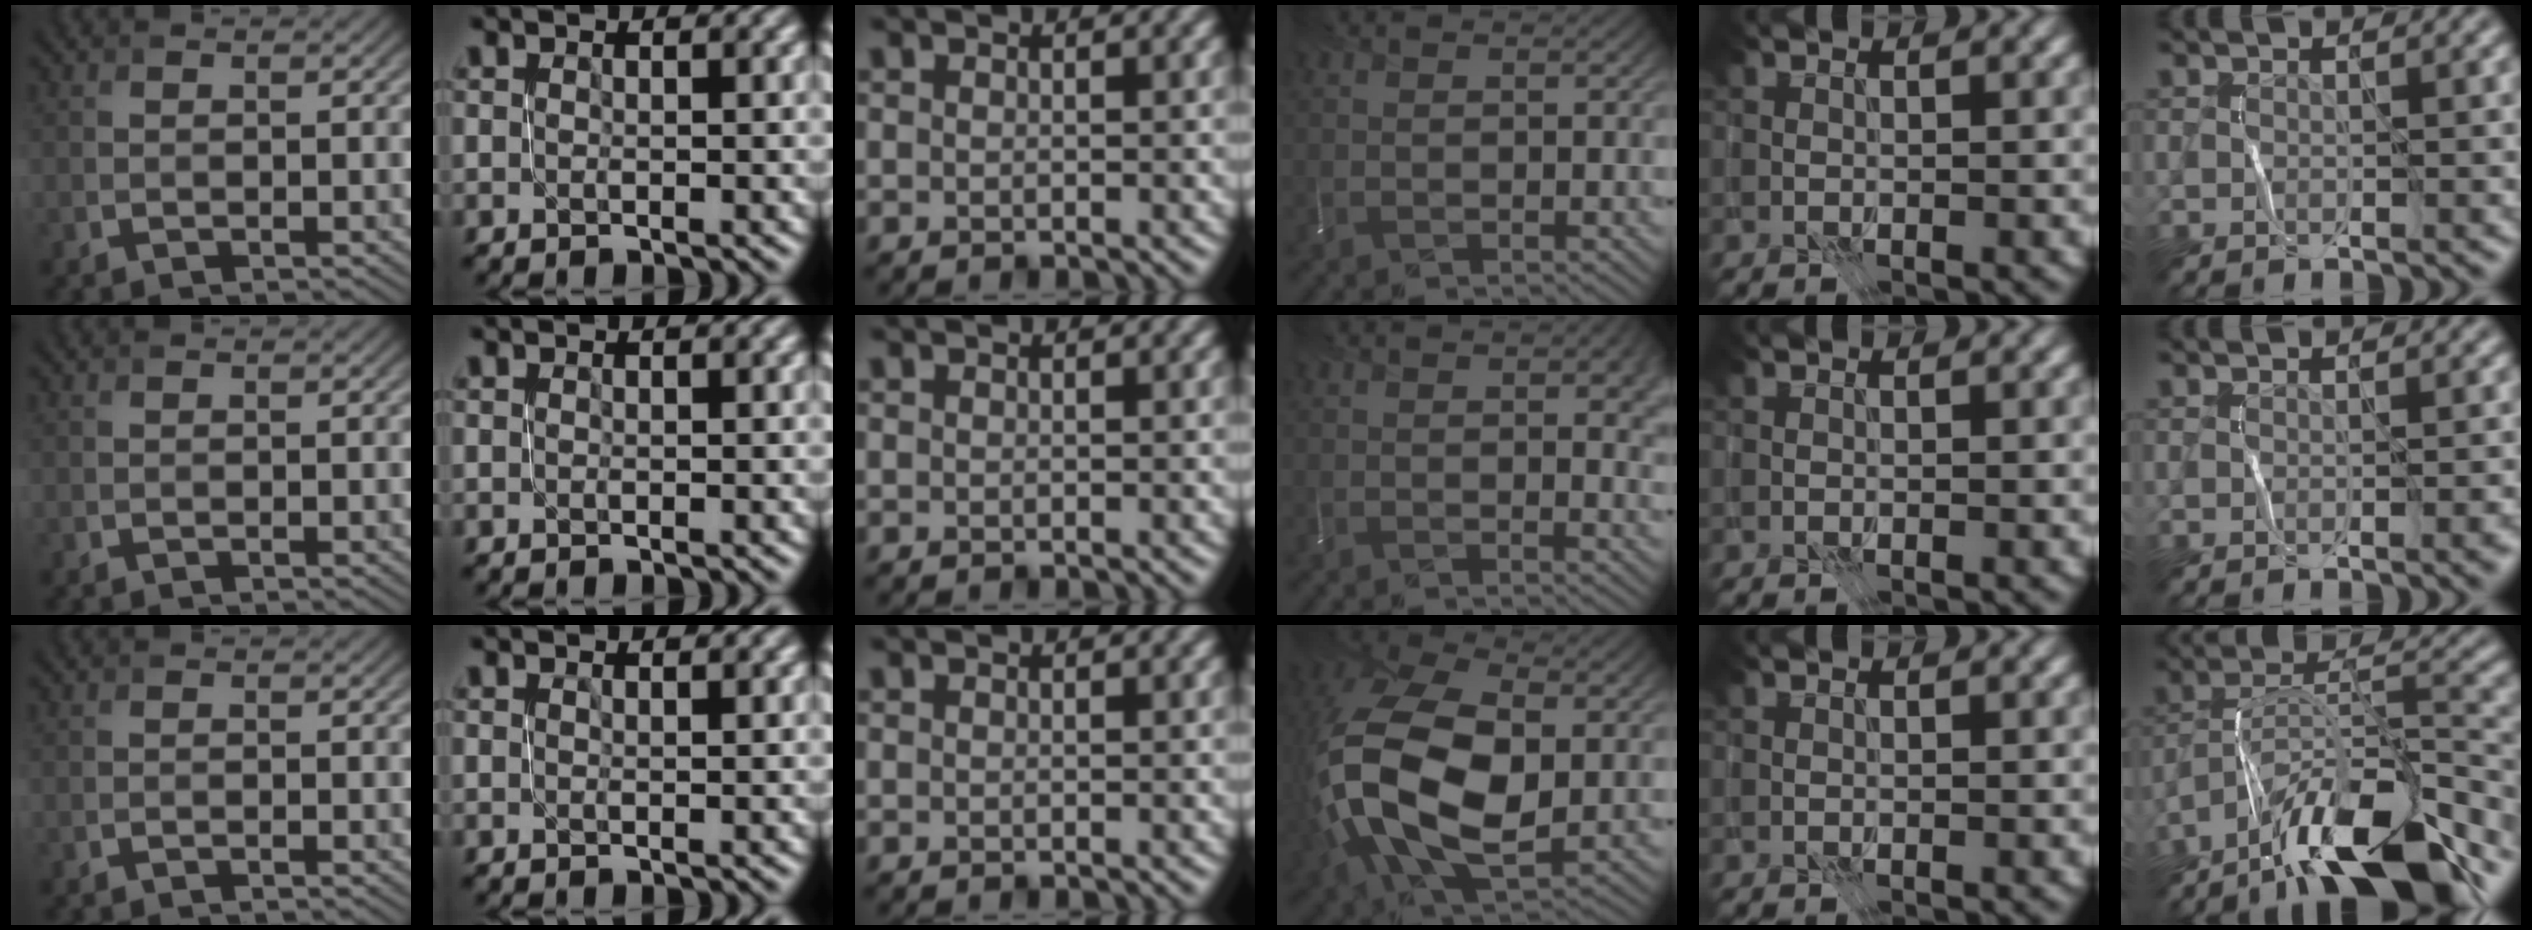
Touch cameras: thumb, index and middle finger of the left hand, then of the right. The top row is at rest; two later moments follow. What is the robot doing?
{"motion": "open", "object": "stapler"}